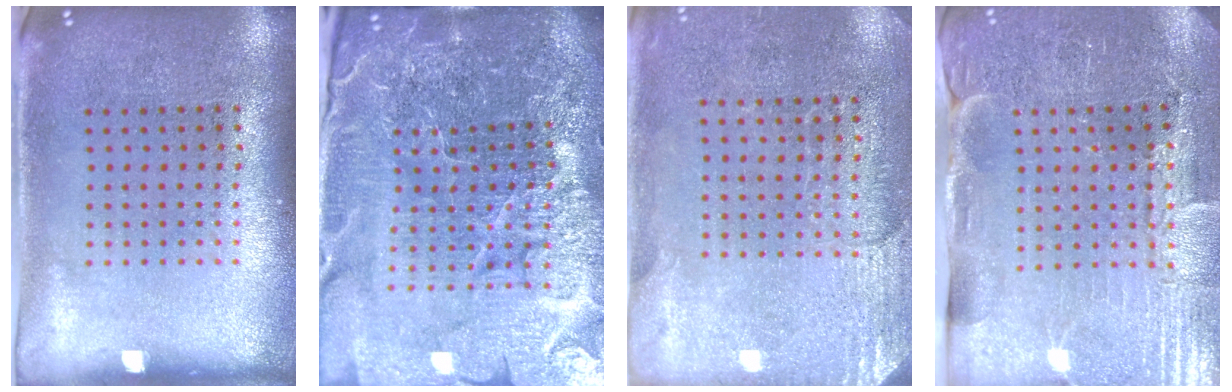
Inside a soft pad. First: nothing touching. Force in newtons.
{"total": 6.6, "press": 5.8, "slide": 3.3}
{"total": 2.7, "press": 2.4, "slide": 1.3}
{"total": 3.7, "press": 3.6, "slide": 0.4}